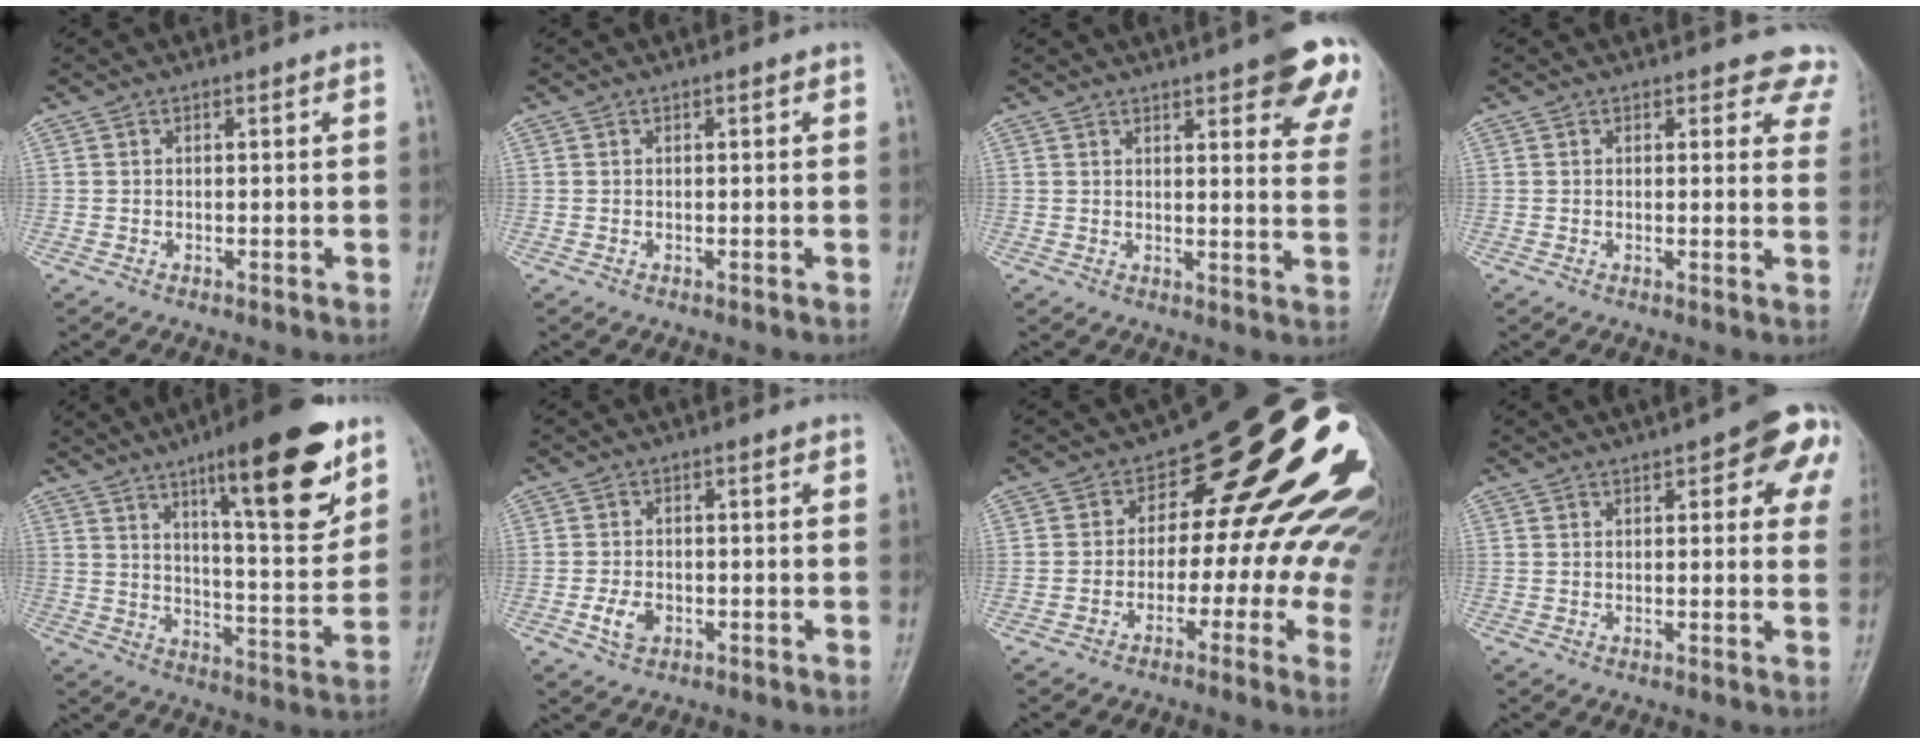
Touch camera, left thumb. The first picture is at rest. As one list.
[{"total": 0.0}, {"total": 16.5, "force": [10.3, 4.5, 12.1], "torque": [-0.125, -0.034, 0.112]}, {"total": 6.3, "force": [5.2, 3.0, 1.7], "torque": [0.026, -0.021, 0.033]}, {"total": 20.0, "force": [11.4, 4.9, 15.7], "torque": [-0.195, -0.060, 0.176]}, {"total": 3.6, "force": [-1.3, 2.4, 2.3], "torque": [-0.041, 0.004, -0.026]}, {"total": 21.5, "force": [1.8, 12.1, 17.7], "torque": [-0.165, 0.024, 0.009]}, {"total": 11.1, "force": [4.6, 4.3, 9.1], "torque": [-0.064, -0.005, 0.043]}]